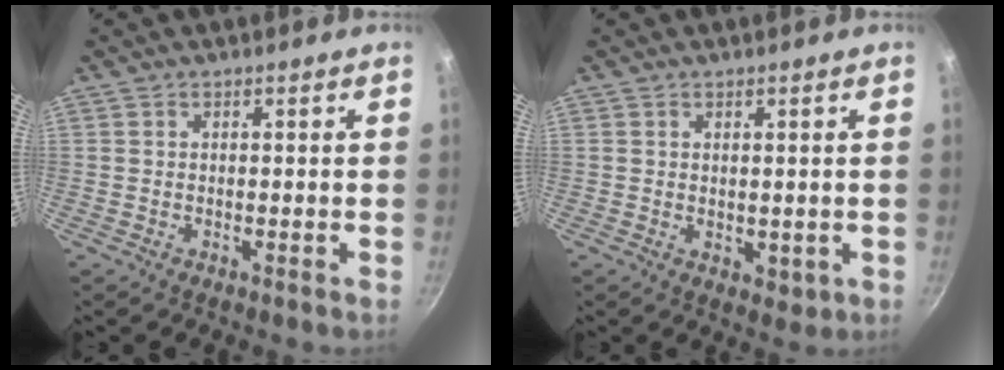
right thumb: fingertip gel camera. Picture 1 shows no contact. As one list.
[{"total": 2.3, "force": [0.6, 1.5, 1.7], "torque": [-0.017, -0.012, 0.010]}]